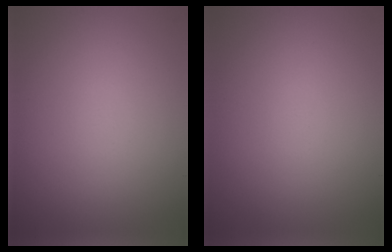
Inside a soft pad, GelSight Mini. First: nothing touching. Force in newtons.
{"total": 0.0}